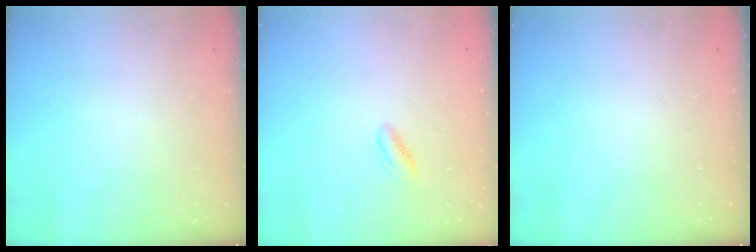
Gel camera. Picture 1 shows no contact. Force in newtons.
{"total": 4.1, "press": 4.0, "slide": 1.1}
{"total": 0.0}